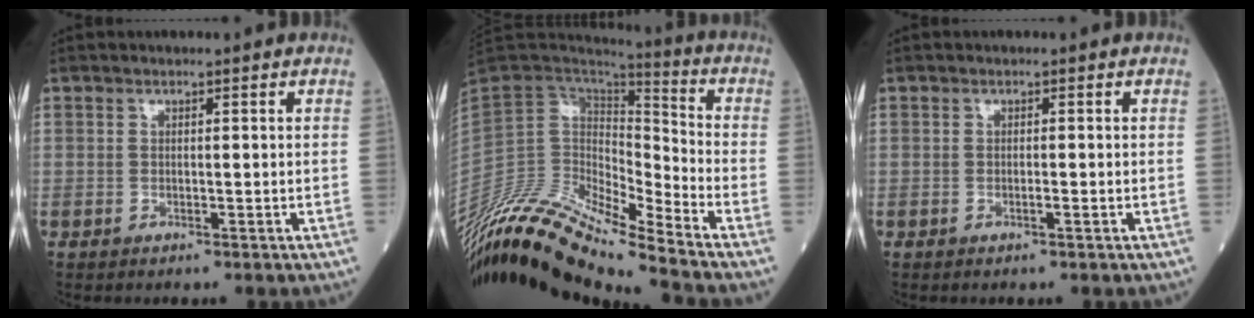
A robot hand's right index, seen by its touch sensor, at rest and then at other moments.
{"total": 16.7, "force": [-15.3, 0.9, 6.7], "torque": [-0.119, 0.050, -0.288]}
{"total": 0.6, "force": [-0.2, 0.0, 0.6], "torque": [-0.012, 0.000, -0.003]}